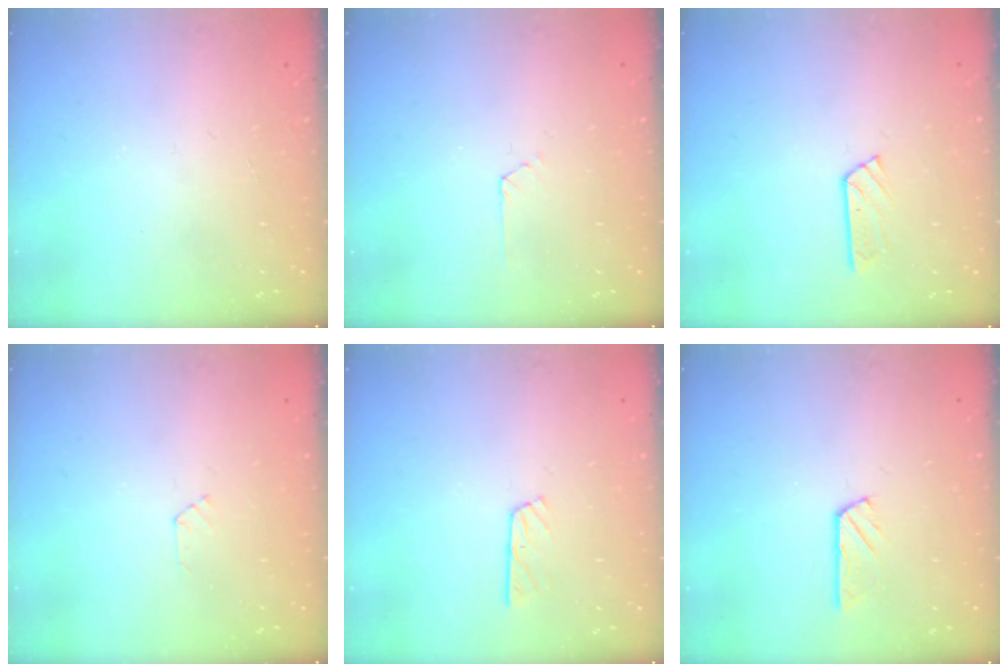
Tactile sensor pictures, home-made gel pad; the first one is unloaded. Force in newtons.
{"total": 2.2, "press": 2.2, "slide": 0.3}
{"total": 3.3, "press": 3.3, "slide": 0.3}
{"total": 3.0, "press": 3.0, "slide": 0.4}
{"total": 4.5, "press": 4.5, "slide": 0.4}
{"total": 3.1, "press": 3.1, "slide": 0.3}